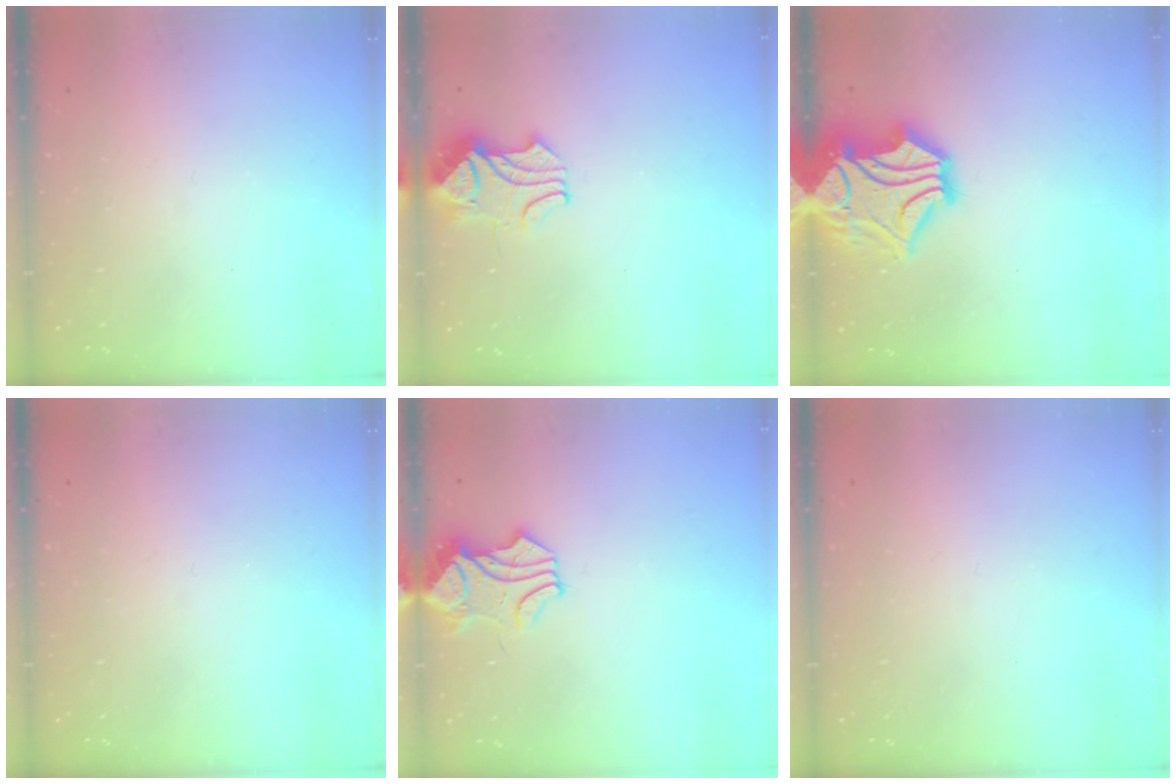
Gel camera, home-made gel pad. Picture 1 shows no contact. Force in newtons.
{"total": 2.1, "press": 1.9, "slide": 0.8}
{"total": 7.6, "press": 7.3, "slide": 2.0}
{"total": 0.0}
{"total": 1.7, "press": 1.5, "slide": 0.8}
{"total": 0.0}